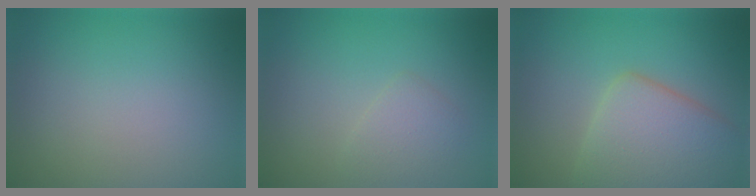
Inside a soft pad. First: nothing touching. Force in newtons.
{"total": 1.7, "press": 1.7, "slide": 0.2}
{"total": 6.5, "press": 6.4, "slide": 0.4}